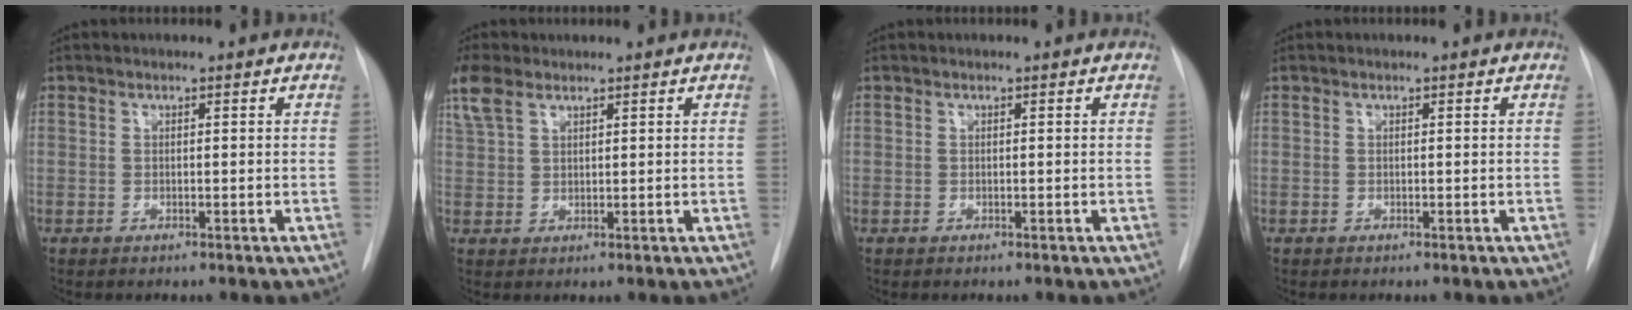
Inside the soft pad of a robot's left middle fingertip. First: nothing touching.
{"total": 4.6, "force": [3.1, 2.3, 2.5], "torque": [-0.067, 0.018, 0.072]}
{"total": 0.0}
{"total": 0.0}